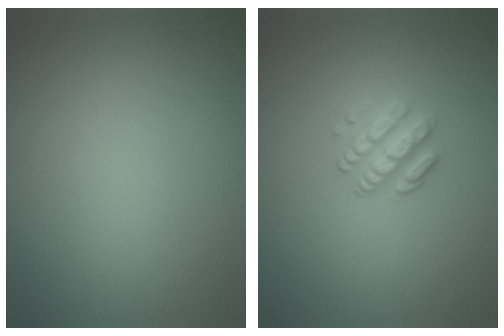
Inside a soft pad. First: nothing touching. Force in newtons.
{"total": 3.1, "press": 2.3, "slide": 2.0}